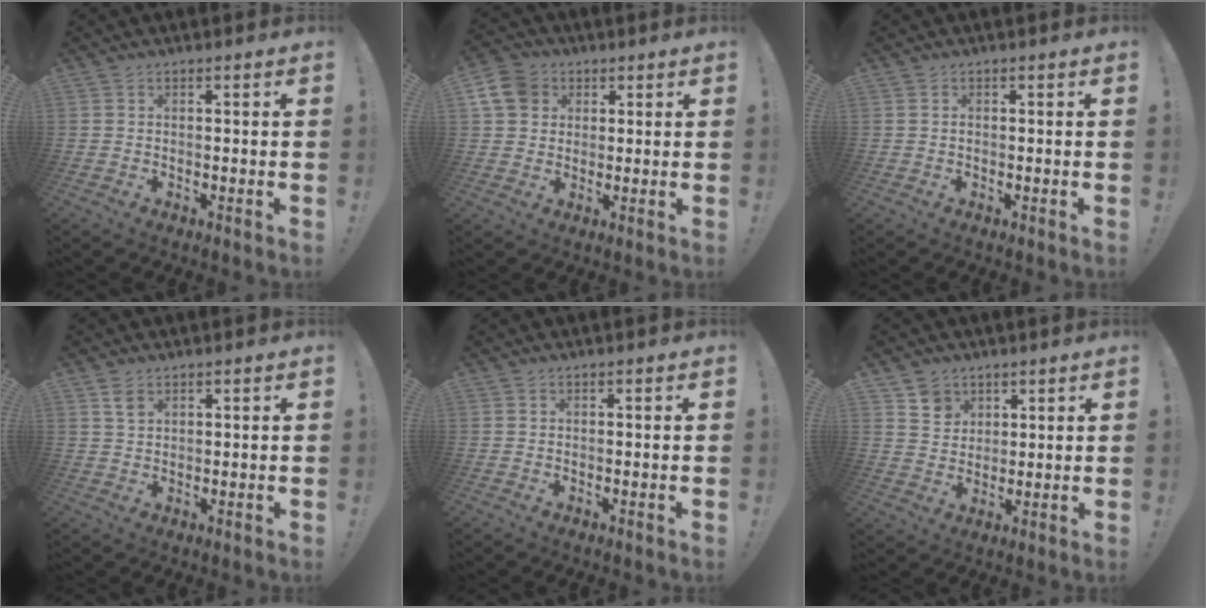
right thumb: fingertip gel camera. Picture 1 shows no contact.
{"total": 9.4, "force": [3.3, 7.8, 4.0], "torque": [-0.074, -0.008, 0.068]}
{"total": 0.0}
{"total": 2.7, "force": [1.6, 1.5, 1.6], "torque": [-0.013, -0.010, 0.026]}
{"total": 0.0}
{"total": 6.4, "force": [3.9, 5.0, 0.7], "torque": [0.000, -0.031, 0.074]}